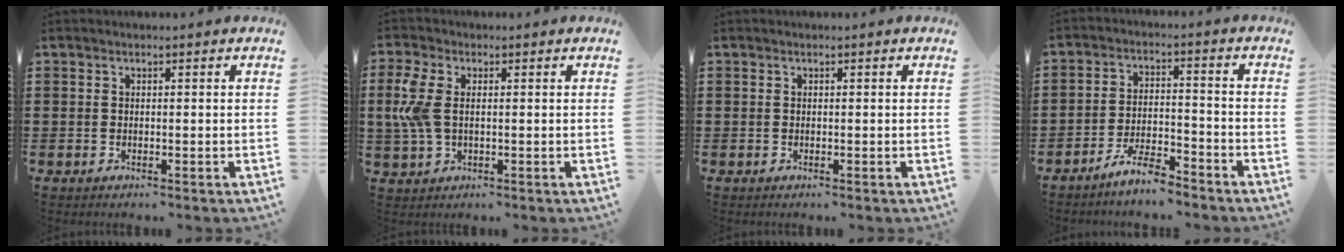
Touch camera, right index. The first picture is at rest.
{"total": 6.2, "force": [0.7, 3.4, 5.2], "torque": [-0.139, -0.002, 0.003]}
{"total": 0.0}
{"total": 5.5, "force": [-5.1, 0.6, 2.0], "torque": [-0.045, 0.006, -0.098]}